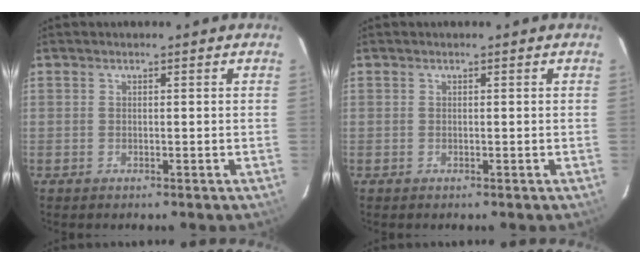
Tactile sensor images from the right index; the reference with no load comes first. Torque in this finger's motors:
{"motor_torque": [0.00, 0.00, 0.00, 0.00]}